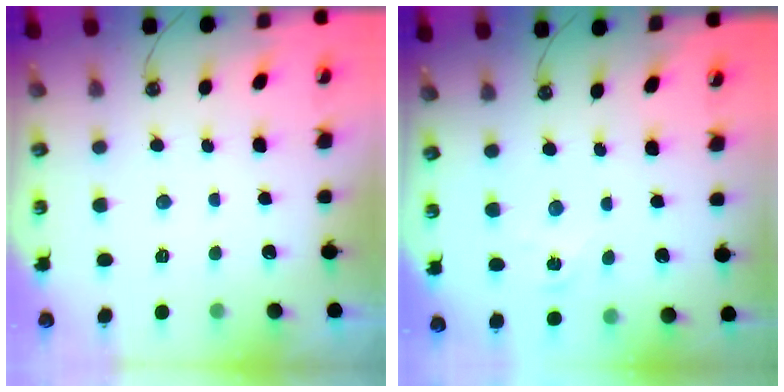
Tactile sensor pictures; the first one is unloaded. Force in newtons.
{"total": 1.3, "press": 1.3, "slide": 0.2}